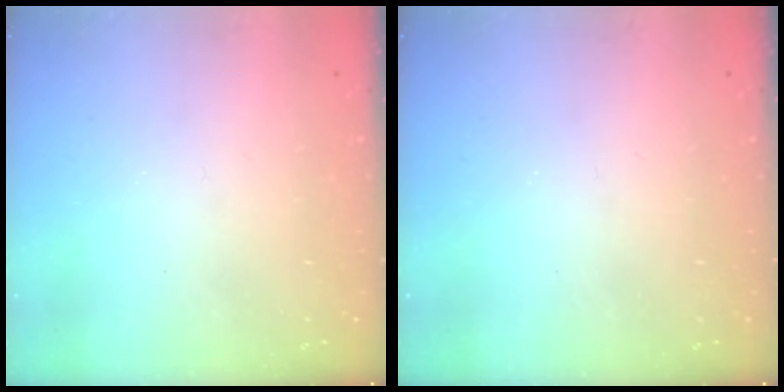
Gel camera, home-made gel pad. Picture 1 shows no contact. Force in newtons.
{"total": 0.0}